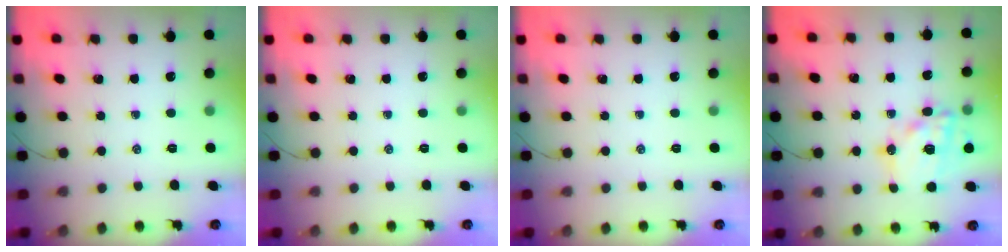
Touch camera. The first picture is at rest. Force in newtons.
{"total": 0.0}
{"total": 0.0}
{"total": 17.0, "press": 16.5, "slide": 3.9}